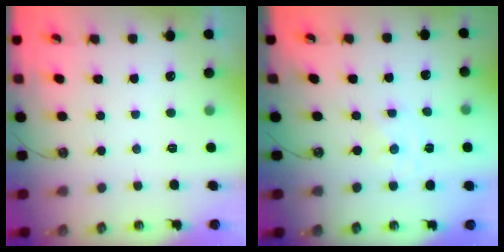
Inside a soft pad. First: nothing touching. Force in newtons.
{"total": 0.0}